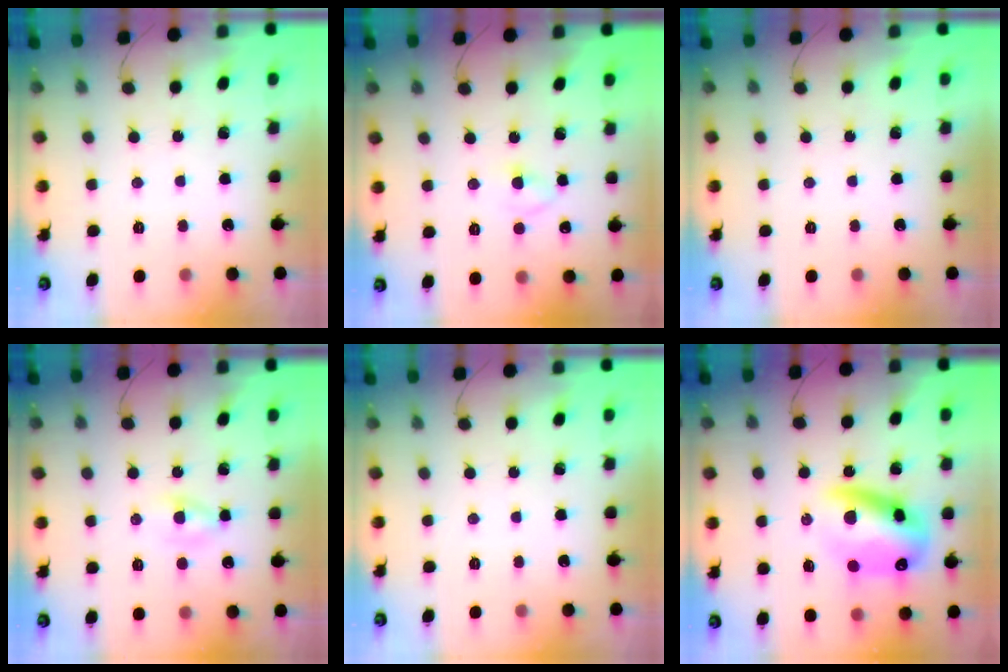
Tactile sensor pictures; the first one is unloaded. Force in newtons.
{"total": 2.4, "press": 2.1, "slide": 1.0}
{"total": 0.0}
{"total": 3.7, "press": 3.5, "slide": 1.3}
{"total": 0.0}
{"total": 16.1, "press": 15.6, "slide": 3.9}